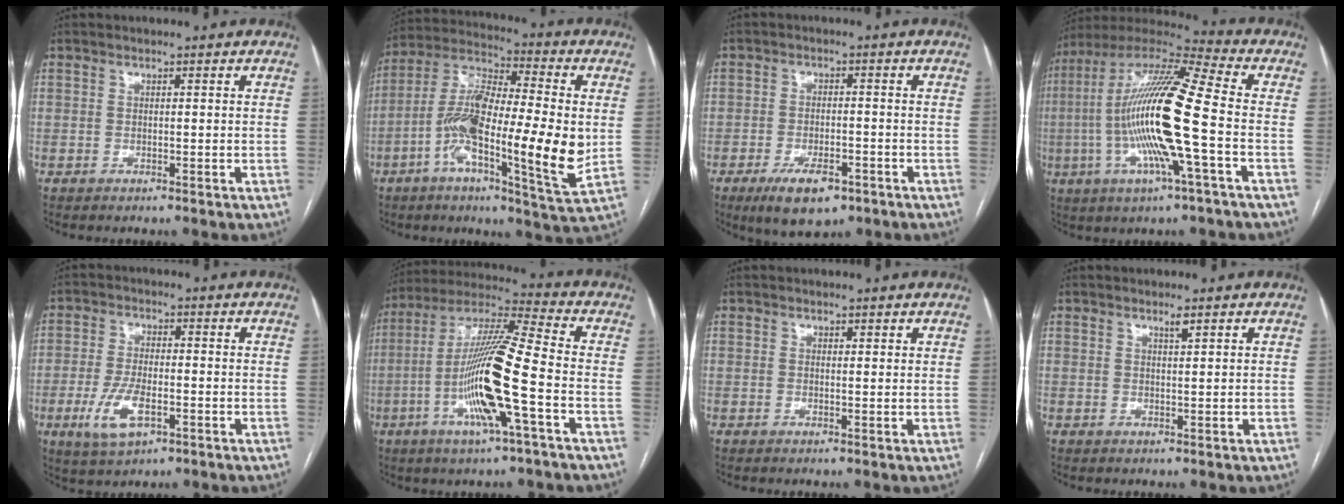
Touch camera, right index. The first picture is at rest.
{"total": 18.8, "force": [-2.7, 3.4, 18.3], "torque": [-0.339, 0.002, -0.055]}
{"total": 7.3, "force": [-4.3, 3.2, 4.9], "torque": [-0.085, -0.006, -0.064]}
{"total": 19.3, "force": [-2.7, 0.9, 19.1], "torque": [-0.370, 0.000, -0.060]}
{"total": 7.3, "force": [-2.8, 3.0, 6.1], "torque": [-0.129, -0.008, -0.047]}
{"total": 16.4, "force": [-4.3, 0.2, 15.8], "torque": [-0.307, -0.004, -0.086]}
{"total": 1.0, "force": [0.8, 0.4, 0.3], "torque": [-0.003, 0.002, 0.010]}
{"total": 1.1, "force": [0.8, 0.0, 0.8], "torque": [-0.016, -0.003, 0.016]}